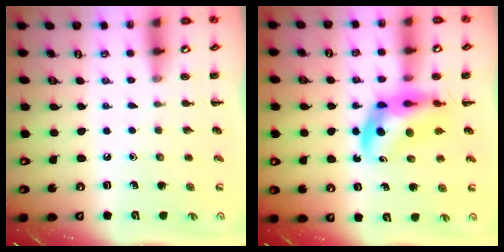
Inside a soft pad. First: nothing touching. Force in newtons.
{"total": 11.2, "press": 10.6, "slide": 3.4}